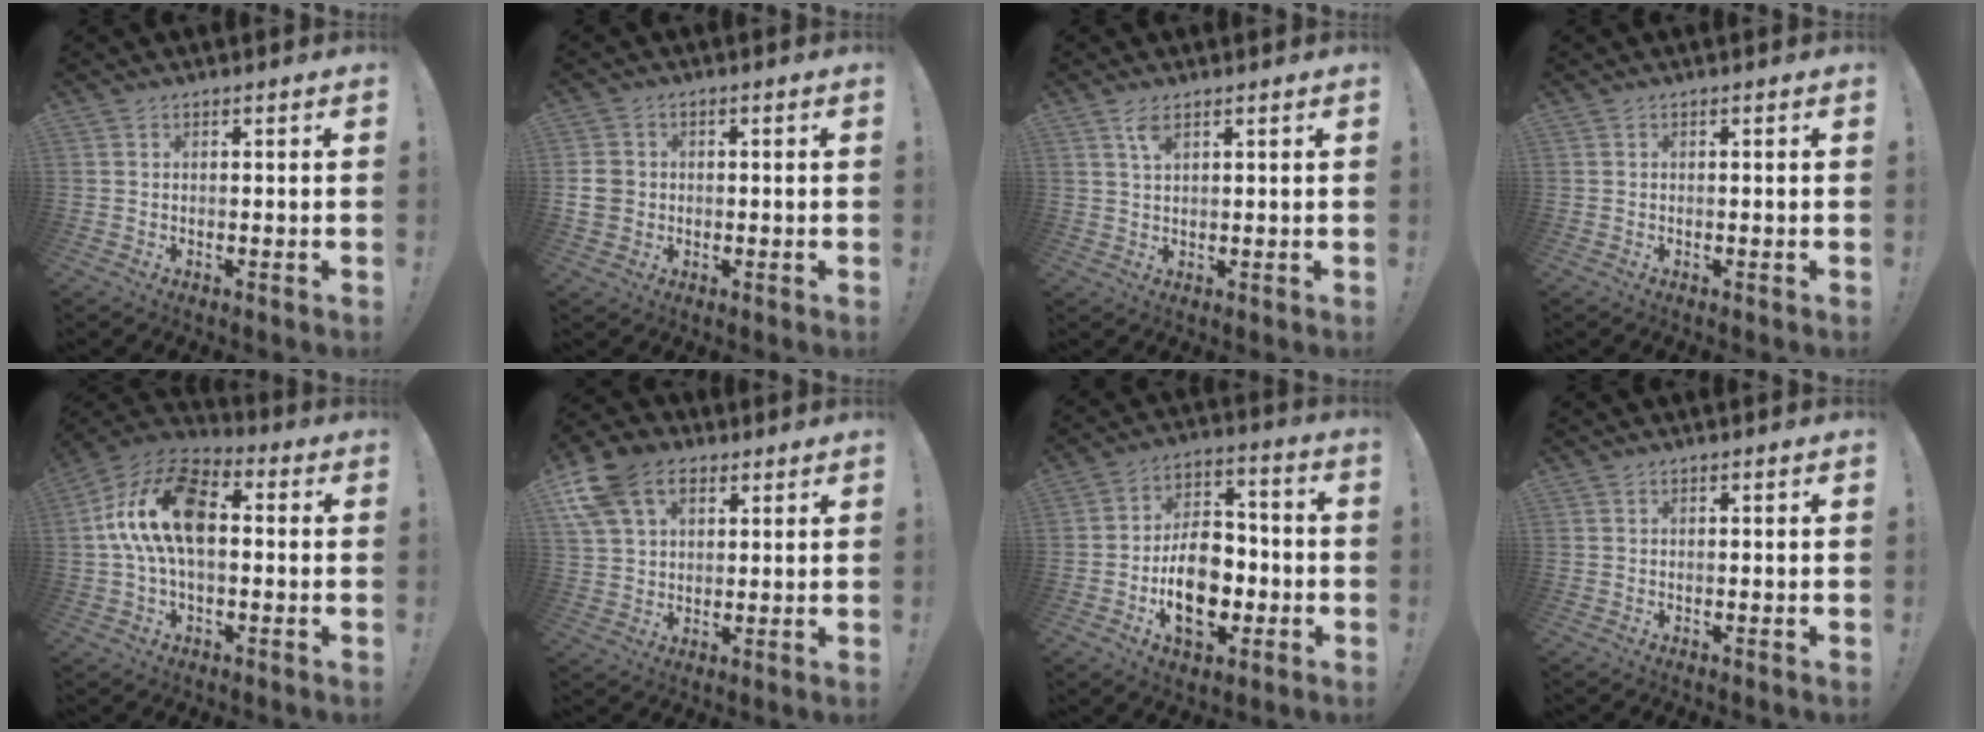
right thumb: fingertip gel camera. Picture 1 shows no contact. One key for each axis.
{"total": 5.7, "fx": 0.1, "fy": 5.1, "fz": 2.6, "tx": -0.041, "ty": 0.002, "tz": 0.003}
{"total": 3.6, "fx": 2.0, "fy": 1.4, "fz": 2.6, "tx": -0.043, "ty": -0.007, "tz": 0.033}
{"total": 0.0}
{"total": 17.7, "fx": 2.0, "fy": 10.1, "fz": 14.5, "tx": -0.268, "ty": 0.011, "tz": 0.036}
{"total": 14.3, "fx": 6.9, "fy": 10.0, "fz": 7.5, "tx": -0.140, "ty": -0.023, "tz": 0.133}
{"total": 16.3, "fx": -4.5, "fy": 10.6, "fz": 11.5, "tx": -0.183, "ty": 0.027, "tz": -0.073}
{"total": 0.0}